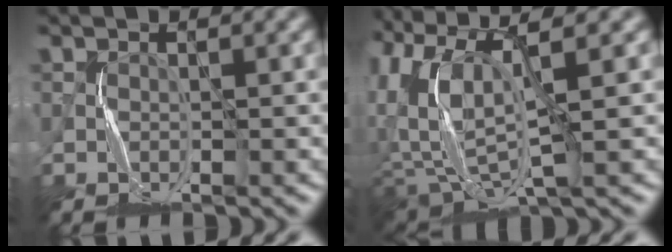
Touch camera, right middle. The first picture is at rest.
{"total": 10.1, "force": [3.3, 4.5, 8.4], "torque": [-0.204, 0.000, 0.069]}